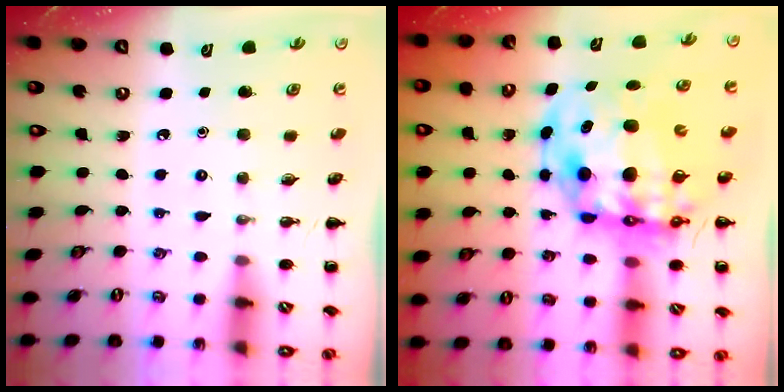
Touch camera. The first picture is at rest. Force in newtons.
{"total": 15.8, "press": 15.3, "slide": 3.8}